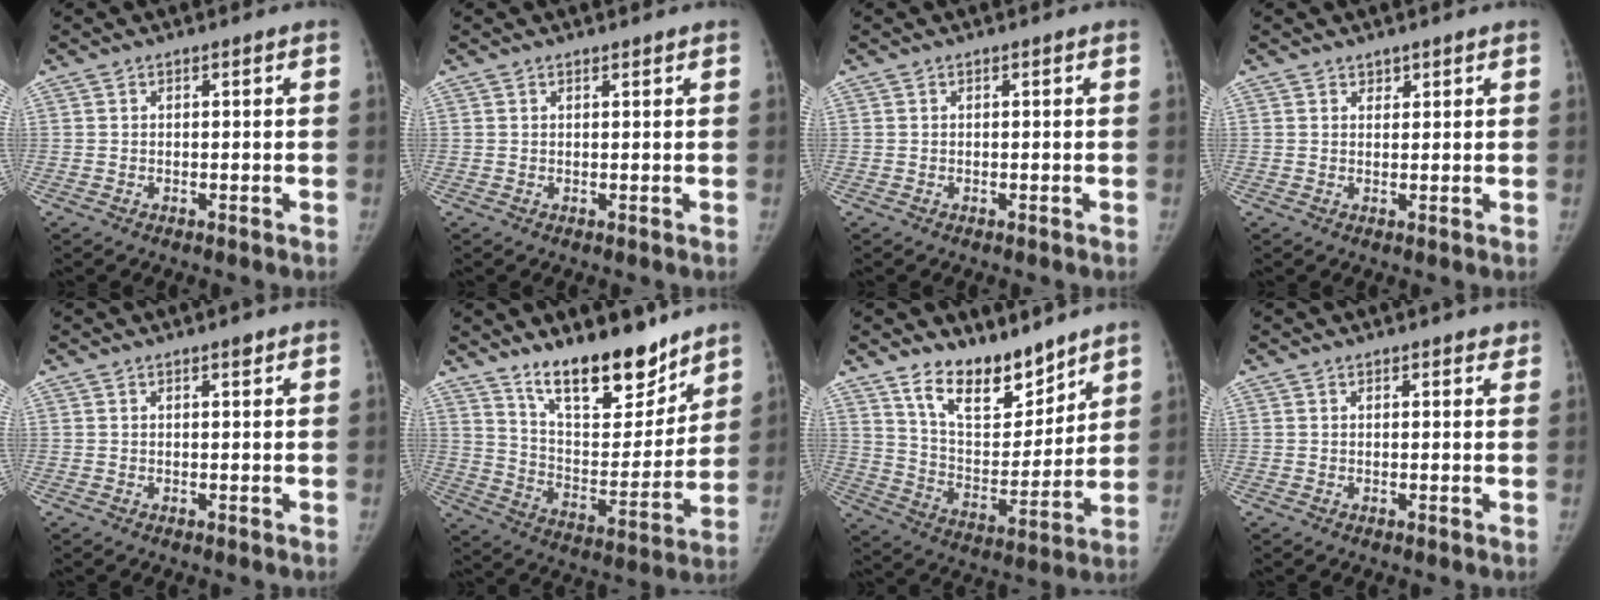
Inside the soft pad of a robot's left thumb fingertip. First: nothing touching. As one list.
[{"total": 0.7, "force": [0.6, 0.0, 0.2], "torque": [-0.006, -0.005, 0.012]}, {"total": 0.0}, {"total": 1.3, "force": [1.2, 0.7, 0.2], "torque": [0.010, -0.008, 0.016]}, {"total": 1.1, "force": [0.8, 0.1, 0.7], "torque": [-0.009, -0.005, 0.013]}, {"total": 18.9, "force": [14.4, 6.9, 10.1], "torque": [-0.110, -0.104, 0.240]}, {"total": 14.7, "force": [11.2, 6.4, 7.0], "torque": [-0.075, -0.082, 0.206]}, {"total": 2.1, "force": [1.8, 0.7, 0.8], "torque": [0.004, -0.004, 0.020]}]